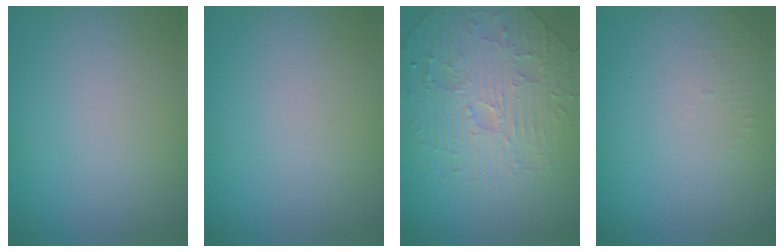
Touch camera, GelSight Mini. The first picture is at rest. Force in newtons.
{"total": 0.0}
{"total": 4.7, "press": 4.7, "slide": 0.5}
{"total": 1.0, "press": 0.9, "slide": 0.3}